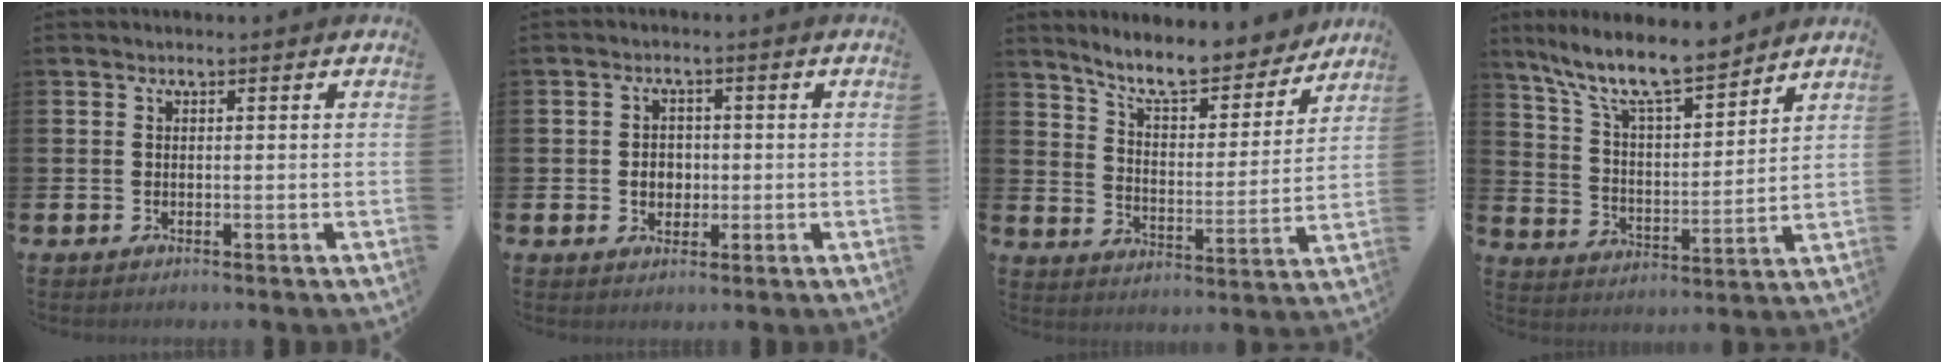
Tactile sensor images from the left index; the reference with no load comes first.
{"total": 2.8, "force": [-0.3, 2.4, 1.4], "torque": [-0.009, -0.002, -0.014]}
{"total": 9.3, "force": [8.6, 1.6, 3.2], "torque": [-0.081, -0.061, 0.147]}
{"total": 11.1, "force": [9.8, 2.0, 4.8], "torque": [-0.123, -0.057, 0.172]}